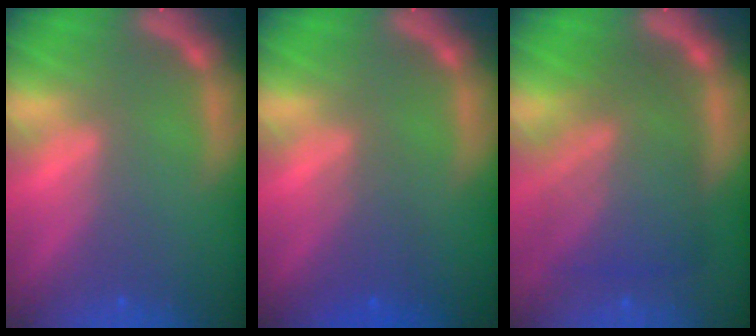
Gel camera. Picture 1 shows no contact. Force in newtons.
{"total": 2.5}
{"total": 8.6}